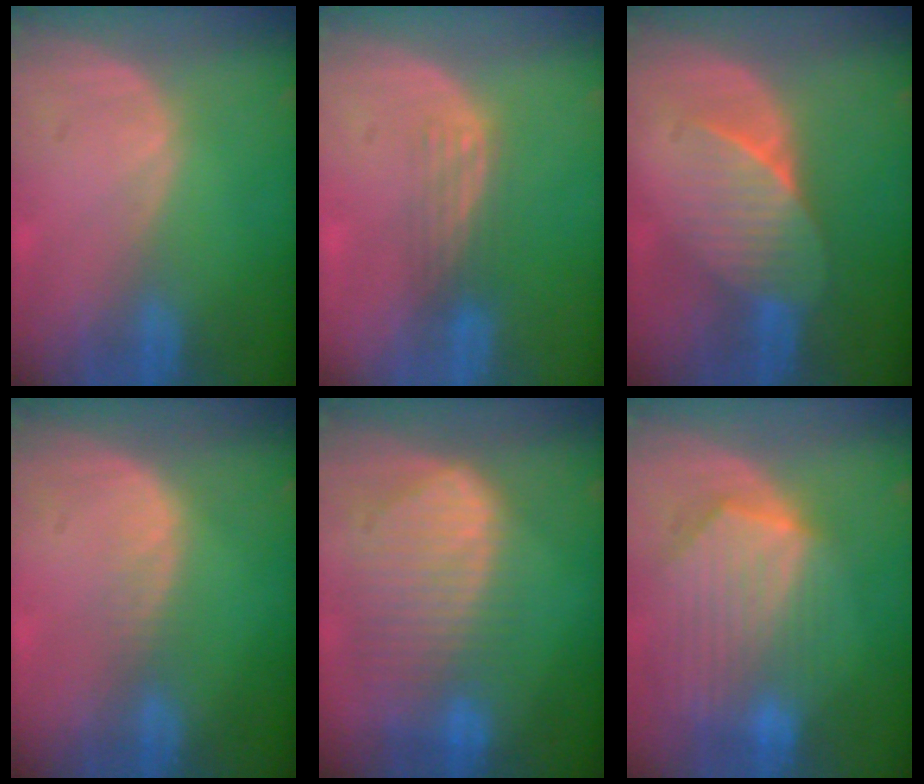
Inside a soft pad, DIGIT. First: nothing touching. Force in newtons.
{"total": 2.9, "press": 2.7, "slide": 1.2}
{"total": 6.7, "press": 6.3, "slide": 2.2}
{"total": 1.6, "press": 1.6, "slide": 0.1}
{"total": 10.5, "press": 9.1, "slide": 5.2}
{"total": 10.4, "press": 9.1, "slide": 4.9}